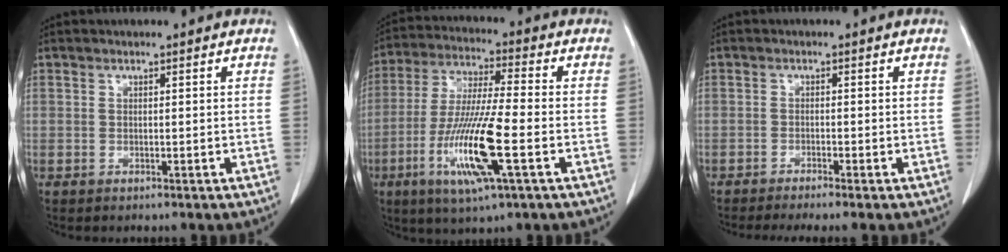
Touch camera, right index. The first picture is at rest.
{"total": 14.3, "force": [-4.6, 0.7, 13.5], "torque": [-0.275, -0.021, -0.088]}
{"total": 4.3, "force": [-3.5, -0.5, 2.3], "torque": [-0.030, -0.006, -0.056]}